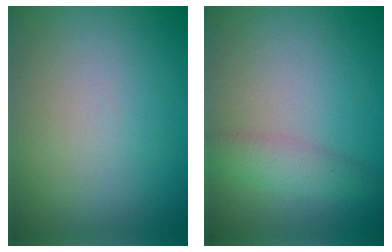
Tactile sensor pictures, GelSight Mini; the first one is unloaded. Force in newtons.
{"total": 2.5, "press": 2.5, "slide": 0.0}